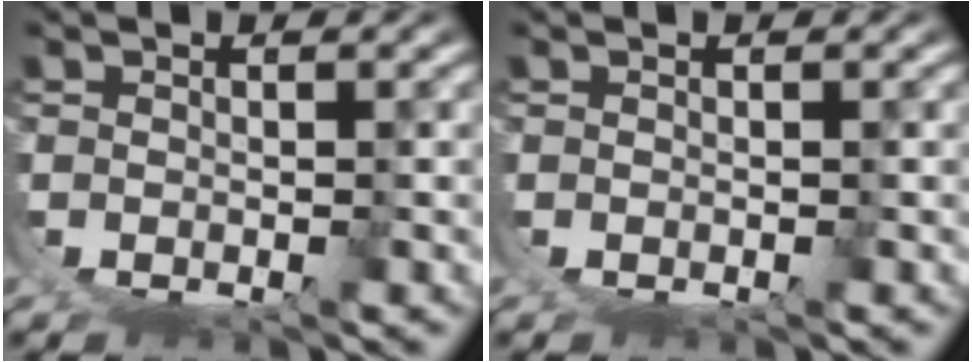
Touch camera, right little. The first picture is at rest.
{"total": 0.0}